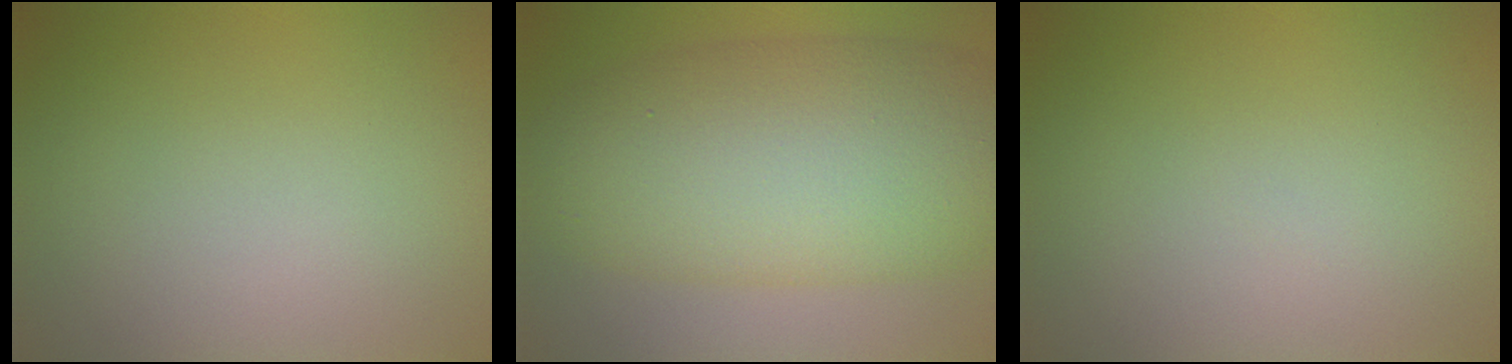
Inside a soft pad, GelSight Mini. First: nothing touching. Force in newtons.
{"total": 12.2, "press": 12.2, "slide": 0.2}
{"total": 0.0}